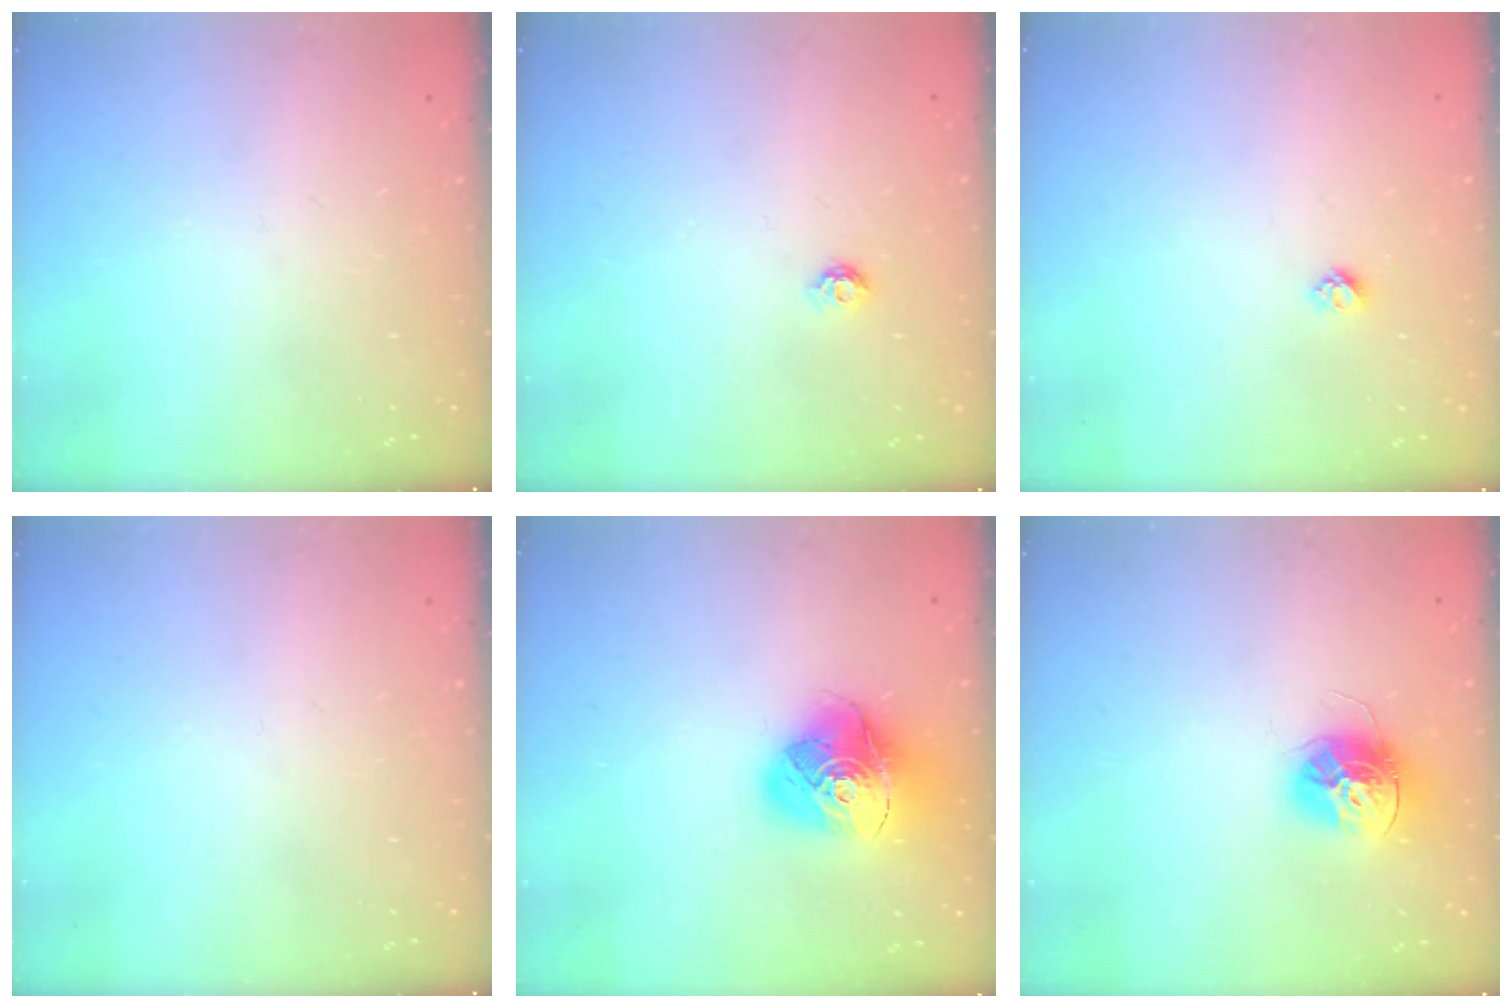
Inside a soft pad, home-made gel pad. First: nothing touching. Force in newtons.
{"total": 3.9, "press": 3.9, "slide": 0.5}
{"total": 4.1, "press": 4.1, "slide": 0.5}
{"total": 0.0}
{"total": 16.4, "press": 16.3, "slide": 1.8}
{"total": 13.4, "press": 13.4, "slide": 1.2}